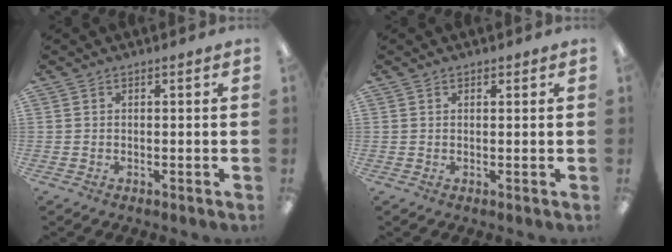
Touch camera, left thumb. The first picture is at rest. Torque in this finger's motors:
{"motor_torque": [-0.17, -0.01, -0.20, -0.08, 0.00]}